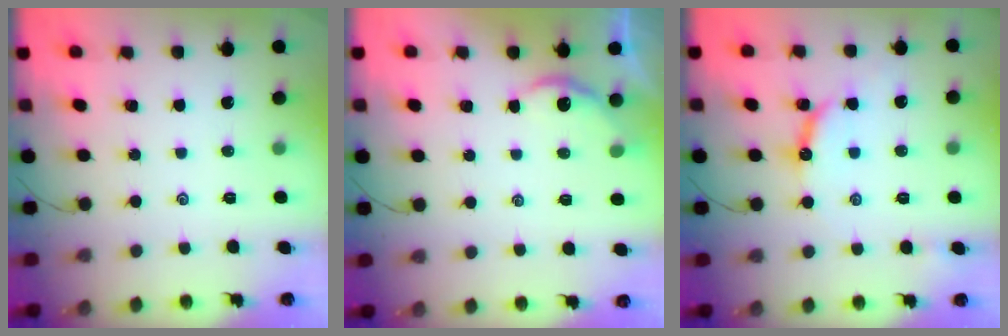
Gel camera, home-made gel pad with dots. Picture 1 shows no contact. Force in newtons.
{"total": 3.2, "press": 3.2, "slide": 0.2}
{"total": 10.4, "press": 10.4, "slide": 0.6}